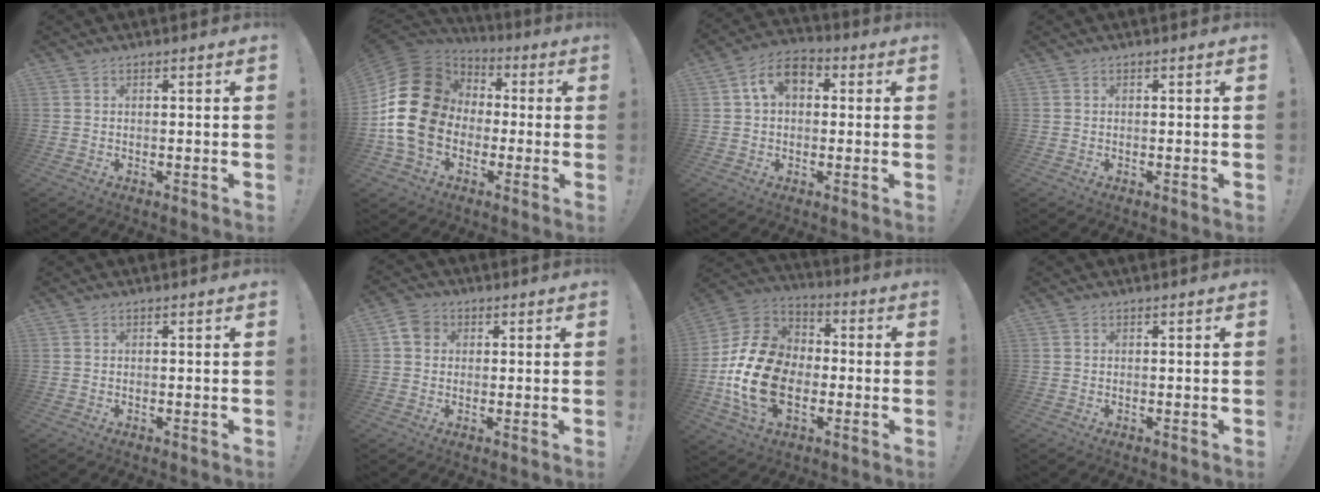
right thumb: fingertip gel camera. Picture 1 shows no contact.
{"total": 22.8, "force": [-0.6, 18.1, 13.9], "torque": [-0.256, 0.016, 0.011]}
{"total": 9.6, "force": [2.4, 6.6, 6.5], "torque": [-0.108, 0.016, 0.049]}
{"total": 0.0}
{"total": 0.0}
{"total": 5.2, "force": [1.4, 4.4, 2.4], "torque": [-0.037, 0.007, 0.029]}
{"total": 21.7, "force": [-4.5, 15.2, 14.8], "torque": [-0.277, 0.035, -0.064]}
{"total": 0.0}